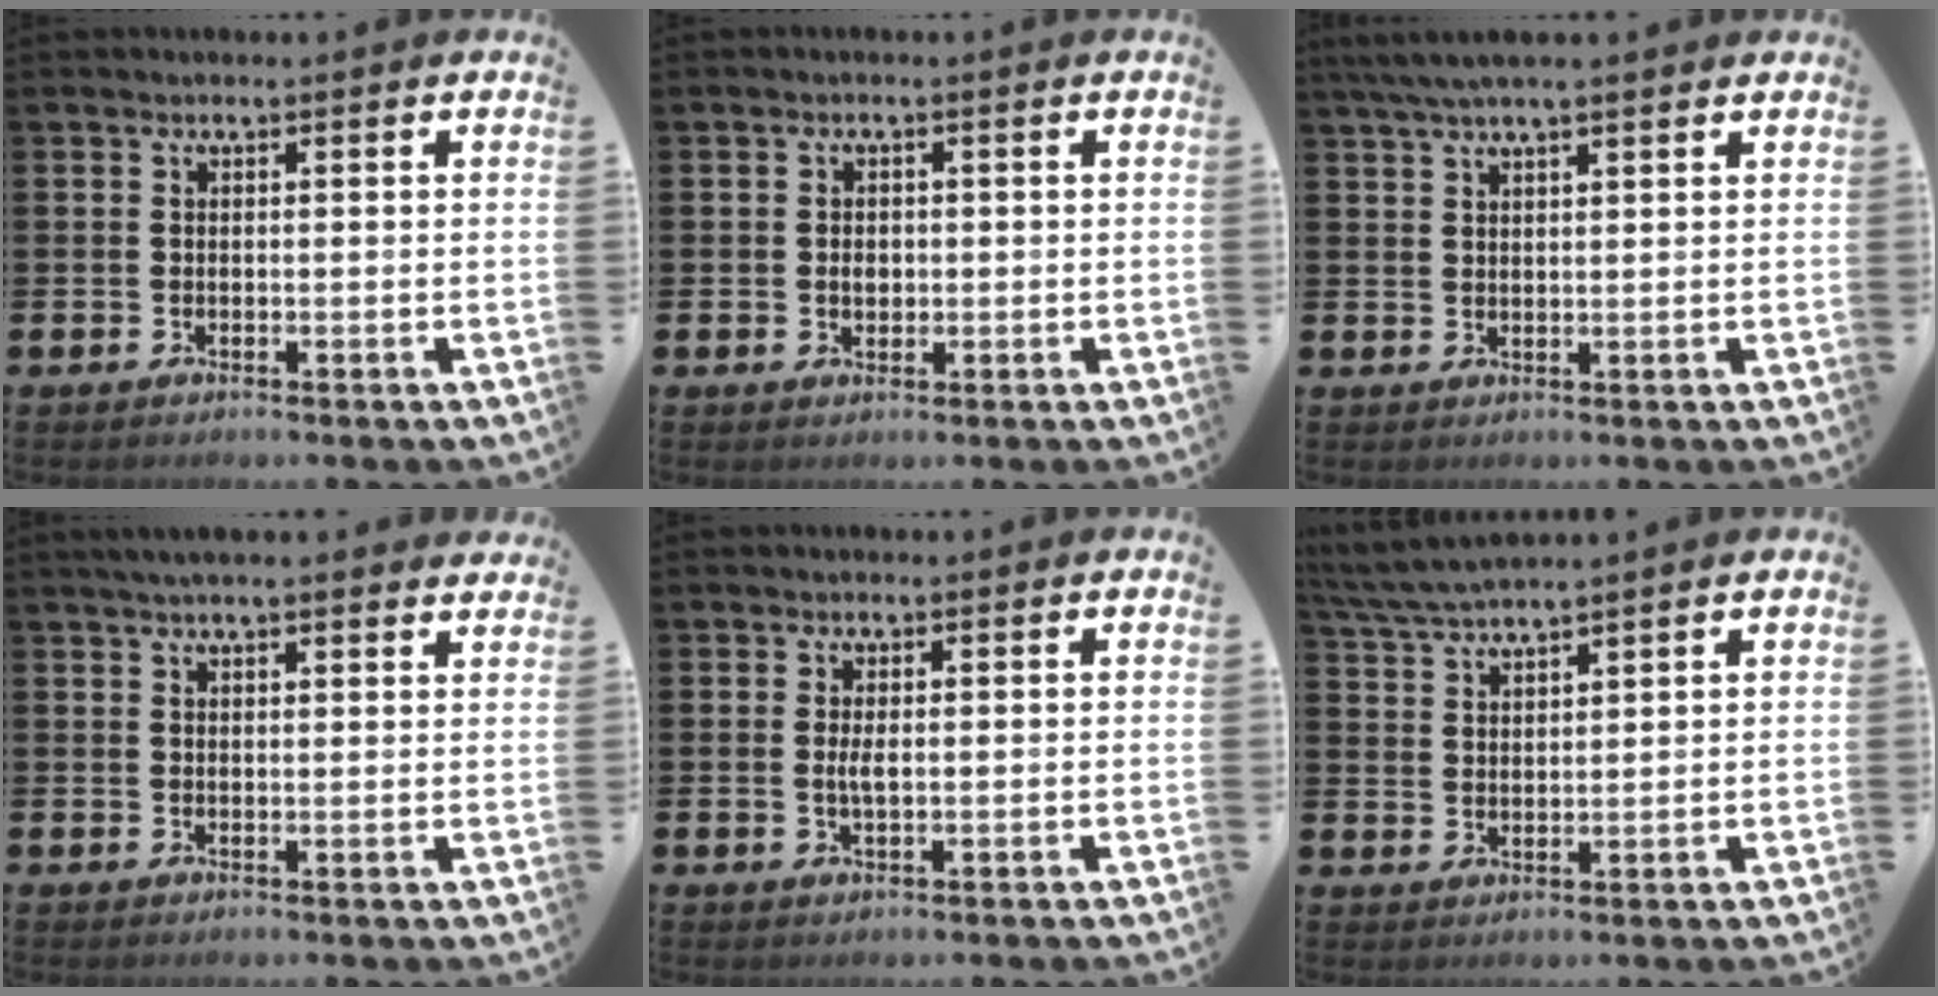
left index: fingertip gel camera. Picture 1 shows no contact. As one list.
[{"total": 1.9, "force": [-0.1, 1.4, 1.3], "torque": [-0.011, 0.002, -0.006]}, {"total": 4.1, "force": [3.4, 0.6, 2.3], "torque": [-0.051, -0.002, 0.062]}, {"total": 3.2, "force": [3.0, 0.4, 1.0], "torque": [-0.026, -0.005, 0.055]}, {"total": 2.0, "force": [0.2, 0.7, 1.9], "torque": [-0.030, -0.001, 0.000]}, {"total": 4.2, "force": [4.1, -0.2, 1.0], "torque": [-0.039, -0.017, 0.076]}]